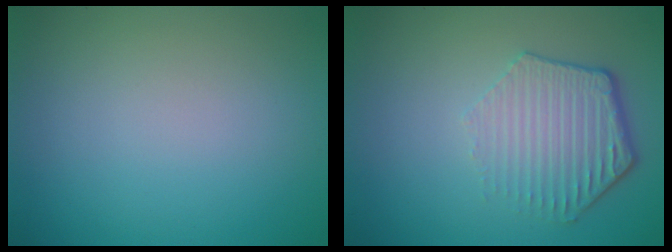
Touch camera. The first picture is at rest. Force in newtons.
{"total": 4.2, "press": 3.3, "slide": 2.7}